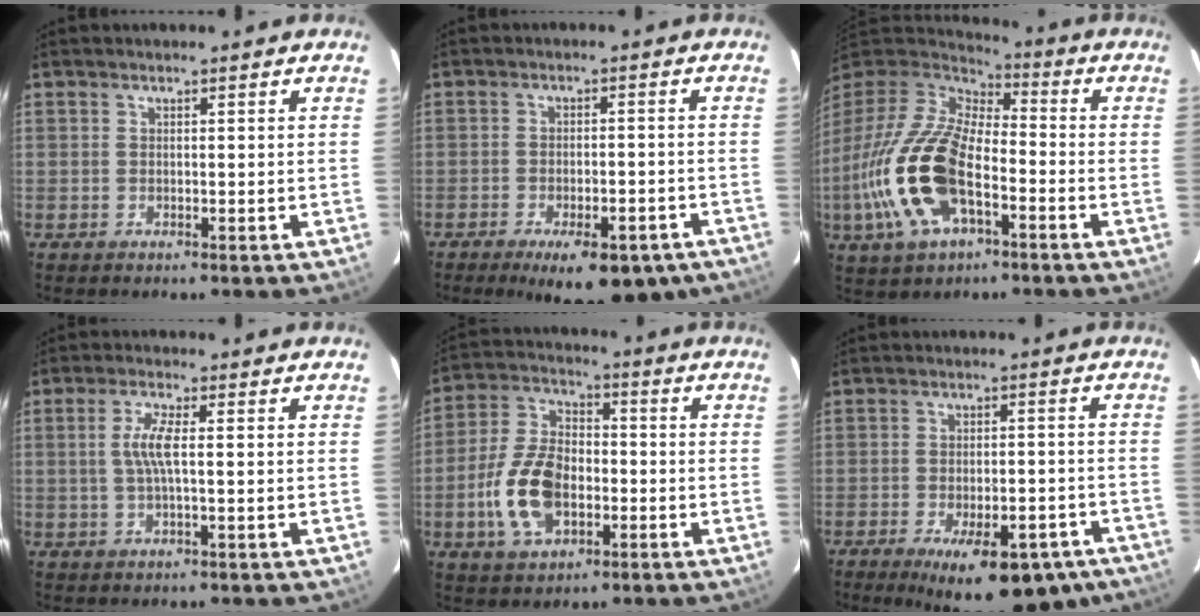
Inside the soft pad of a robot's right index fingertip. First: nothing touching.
{"total": 14.4, "force": [-10.2, 5.3, 8.8], "torque": [-0.148, -0.019, -0.133]}
{"total": 22.0, "force": [-7.3, 10.8, 17.7], "torque": [-0.383, -0.031, -0.139]}
{"total": 4.5, "force": [0.1, 0.5, 4.5], "torque": [-0.089, 0.002, 0.004]}
{"total": 13.1, "force": [-3.8, 7.8, 9.7], "torque": [-0.206, 0.014, -0.065]}
{"total": 18.5, "force": [-12.7, 7.2, 11.3], "torque": [-0.178, -0.017, -0.162]}